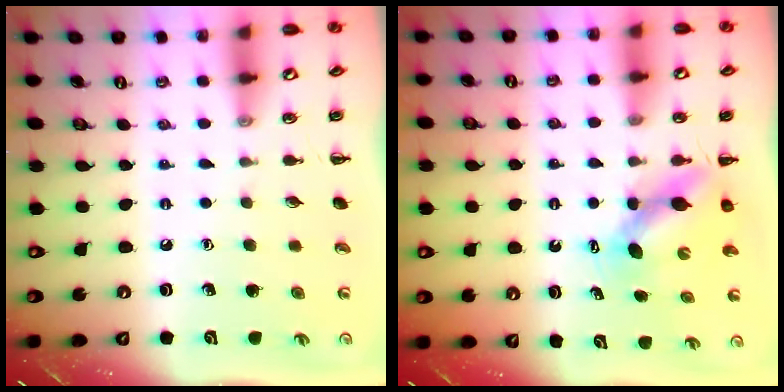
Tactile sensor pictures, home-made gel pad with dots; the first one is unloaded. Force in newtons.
{"total": 6.2, "press": 6.2, "slide": 0.5}